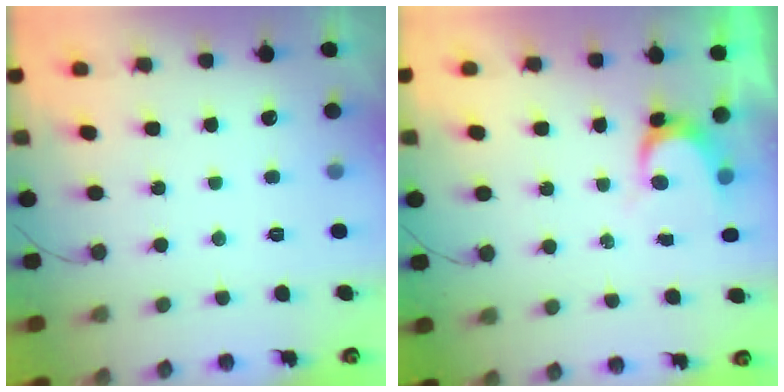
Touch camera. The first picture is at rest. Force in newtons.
{"total": 3.5, "press": 3.5, "slide": 0.3}